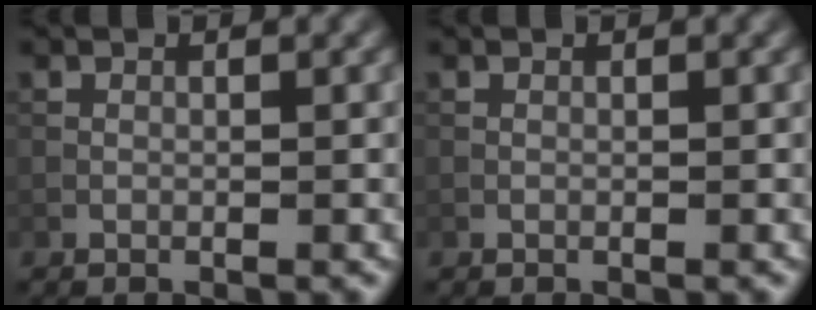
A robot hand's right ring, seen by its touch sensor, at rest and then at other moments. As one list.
[{"total": 0.0}]